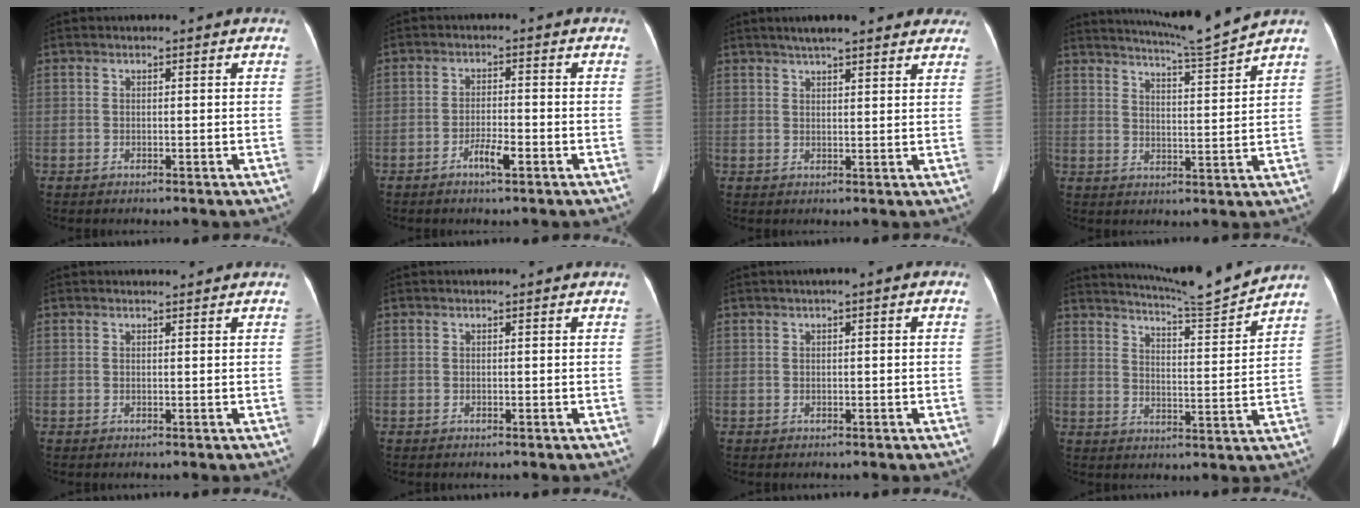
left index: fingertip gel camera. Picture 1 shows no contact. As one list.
[{"total": 3.2, "force": [-1.9, 0.4, 2.6], "torque": [-0.049, 0.000, -0.035]}, {"total": 12.4, "force": [10.4, 2.4, 6.3], "torque": [-0.076, 0.033, 0.129]}, {"total": 8.6, "force": [8.0, -2.4, 2.0], "torque": [-0.043, -0.027, 0.129]}, {"total": 0.7, "force": [0.7, 0.0, 0.0], "torque": [-0.008, 0.000, 0.010]}, {"total": 0.0}, {"total": 1.1, "force": [0.2, 0.2, 1.0], "torque": [-0.015, 0.007, 0.000]}, {"total": 10.8, "force": [10.4, -1.8, 2.2], "torque": [-0.045, -0.029, 0.157]}]